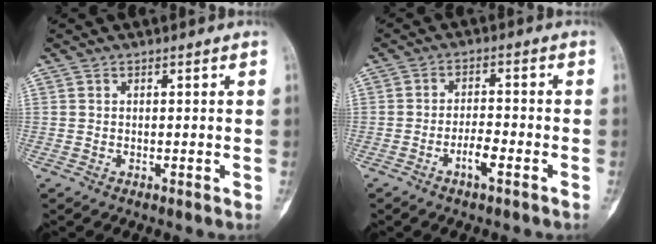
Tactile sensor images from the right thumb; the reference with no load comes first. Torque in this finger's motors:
{"motor_torque": [-0.14, 0.19, -0.08, 0.02, 0.01]}